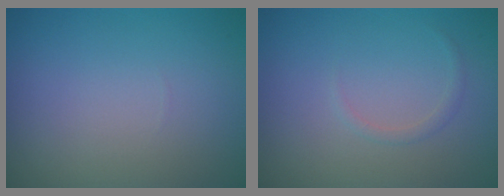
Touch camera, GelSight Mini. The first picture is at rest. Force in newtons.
{"total": 0.7, "press": 0.7, "slide": 0.0}